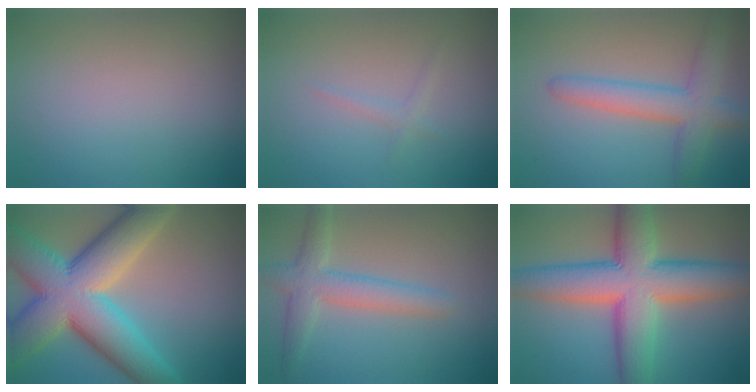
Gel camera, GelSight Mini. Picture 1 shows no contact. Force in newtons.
{"total": 0.9, "press": 0.9, "slide": 0.1}
{"total": 4.9, "press": 4.9, "slide": 0.4}
{"total": 13.8, "press": 13.8, "slide": 0.6}
{"total": 4.0, "press": 4.0, "slide": 0.1}
{"total": 12.3, "press": 12.3, "slide": 0.6}